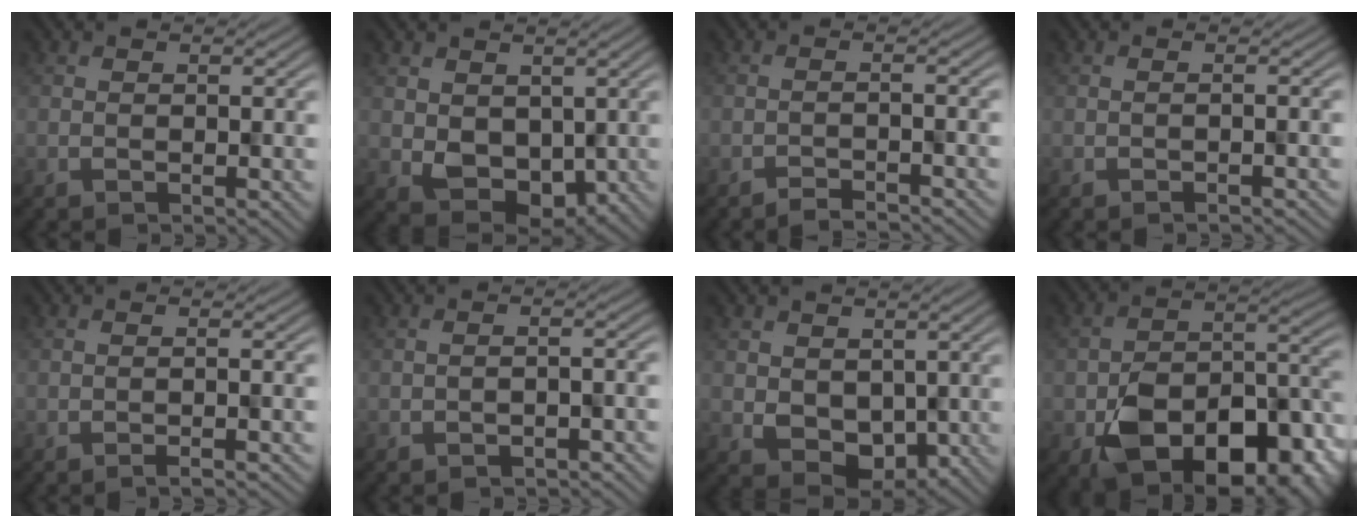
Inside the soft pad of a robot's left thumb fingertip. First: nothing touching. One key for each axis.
{"total": 5.1, "fx": 1.0, "fy": 4.3, "fz": 2.4, "tx": -0.055, "ty": -0.024, "tz": 0.027}
{"total": 2.1, "fx": -2.1, "fy": -0.1, "fz": -0.1, "tx": 0.006, "ty": 0.009, "tz": -0.040}
{"total": 0.8, "fx": -0.7, "fy": -0.2, "fz": -0.3, "tx": 0.006, "ty": 0.006, "tz": -0.016}
{"total": 1.2, "fx": -1.2, "fy": -0.2, "fz": 0.4, "tx": -0.003, "ty": 0.008, "tz": -0.026}
{"total": 1.3, "fx": -1.3, "fy": 0.1, "fz": -0.2, "tx": 0.008, "ty": 0.006, "tz": -0.021}
{"total": 4.6, "fx": 0.5, "fy": 4.1, "fz": 2.2, "tx": -0.047, "ty": -0.024, "tz": 0.019}
{"total": 13.7, "fx": -6.6, "fy": 8.7, "fz": 8.2, "tx": -0.124, "ty": -0.036, "tz": -0.106}